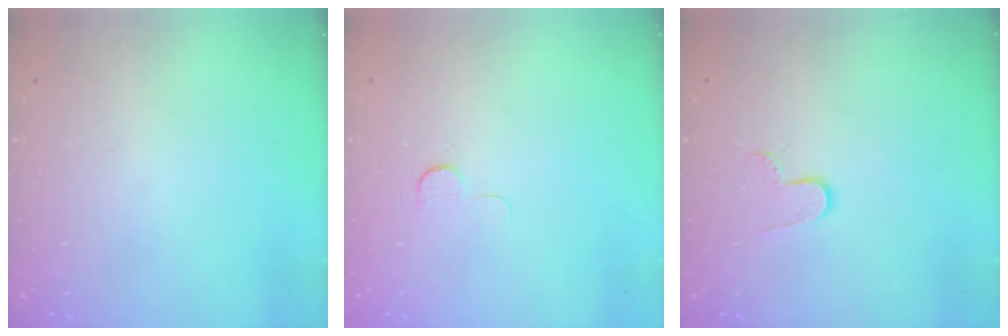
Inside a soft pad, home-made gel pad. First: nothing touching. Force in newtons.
{"total": 3.9, "press": 3.9, "slide": 0.4}
{"total": 7.0, "press": 7.0, "slide": 0.6}